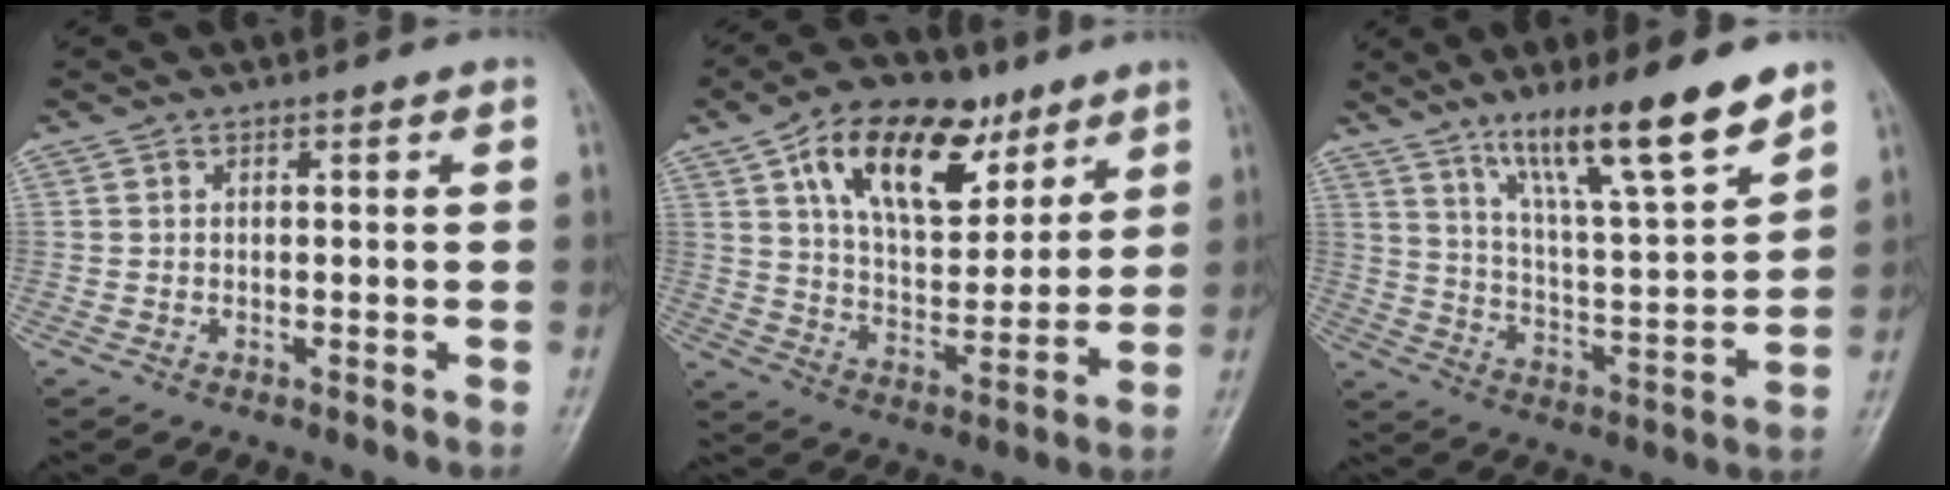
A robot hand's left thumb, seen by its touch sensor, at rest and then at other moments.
{"total": 18.8, "force": [9.8, 10.1, 12.4], "torque": [-0.156, -0.030, 0.170]}
{"total": 17.1, "force": [11.7, 2.4, 12.2], "torque": [-0.186, -0.065, 0.203]}